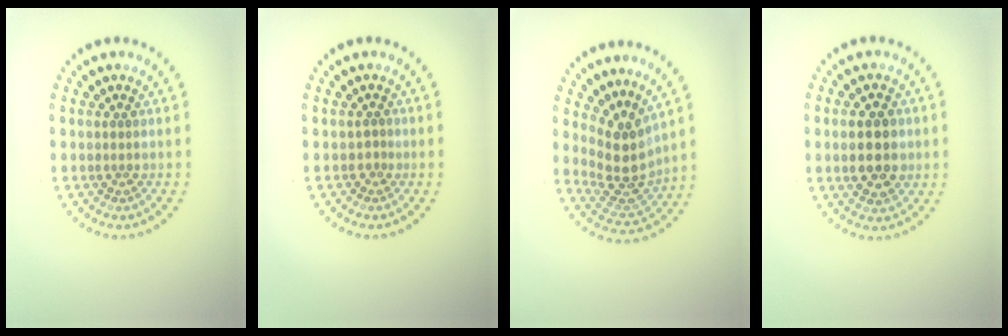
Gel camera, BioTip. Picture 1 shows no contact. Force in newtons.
{"total": 0.6, "press": 0.2, "slide": 0.6}
{"total": 3.9, "press": 3.2, "slide": 2.3}
{"total": 4.7, "press": 4.7, "slide": 0.1}